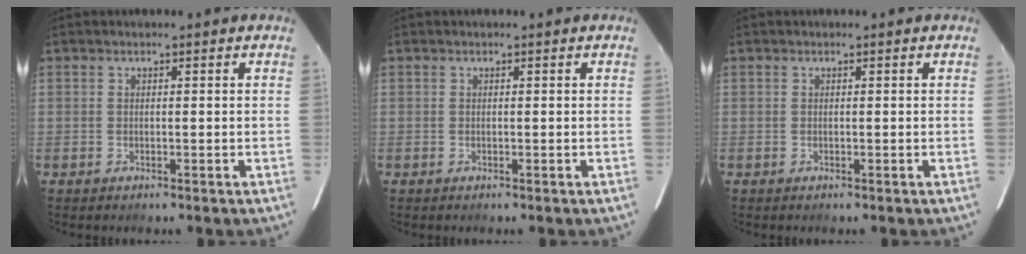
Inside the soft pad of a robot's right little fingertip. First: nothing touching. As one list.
[{"total": 0.0}, {"total": 0.0}]